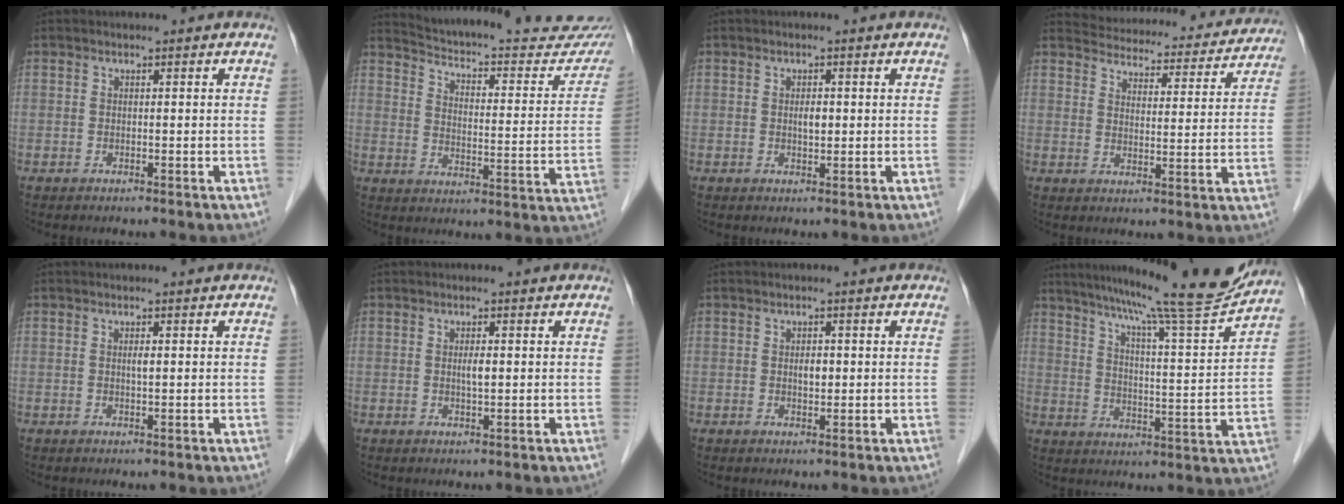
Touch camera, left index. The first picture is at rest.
{"total": 25.8, "force": [24.2, 4.6, 7.6], "torque": [-0.109, -0.081, 0.290]}
{"total": 1.5, "force": [0.2, 0.6, 1.4], "torque": [-0.023, -0.001, 0.004]}
{"total": 20.3, "force": [19.2, 5.0, 4.3], "torque": [-0.055, -0.012, 0.232]}
{"total": 0.8, "force": [0.1, 0.0, 0.8], "torque": [-0.016, -0.001, 0.002]}
{"total": 1.4, "force": [0.1, 0.1, 1.4], "torque": [-0.027, -0.001, 0.003]}
{"total": 1.5, "force": [0.1, 0.7, 1.3], "torque": [-0.021, 0.000, 0.003]}
{"total": 17.1, "force": [15.2, -1.5, 7.7], "torque": [-0.122, -0.030, 0.212]}